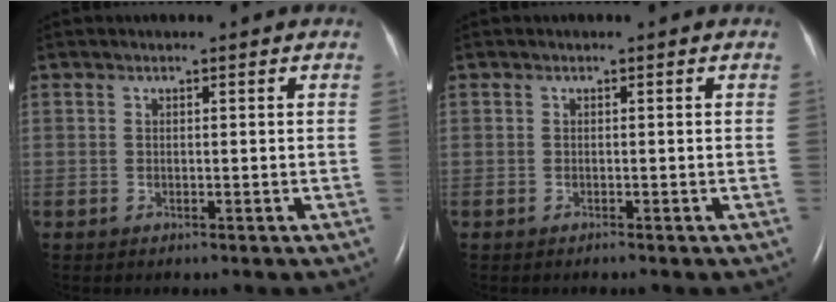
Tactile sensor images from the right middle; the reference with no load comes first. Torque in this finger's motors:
{"motor_torque": [-0.12, 0.00, 0.00, 0.00]}